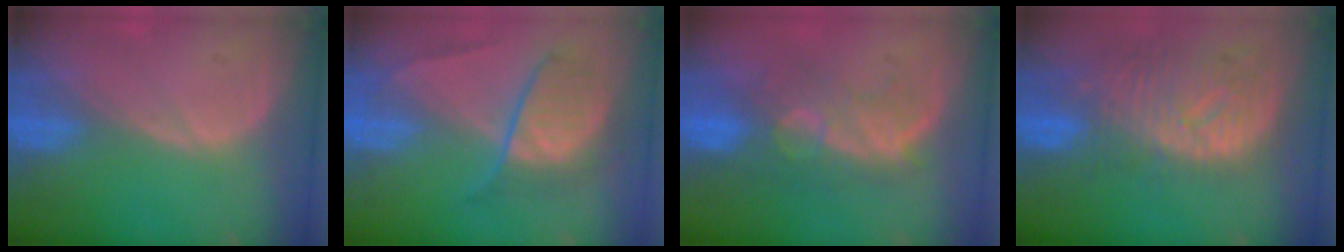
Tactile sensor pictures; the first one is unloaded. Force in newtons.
{"total": 6.7, "press": 6.7, "slide": 0.1}
{"total": 9.6, "press": 8.5, "slide": 4.6}
{"total": 10.8, "press": 9.7, "slide": 4.8}